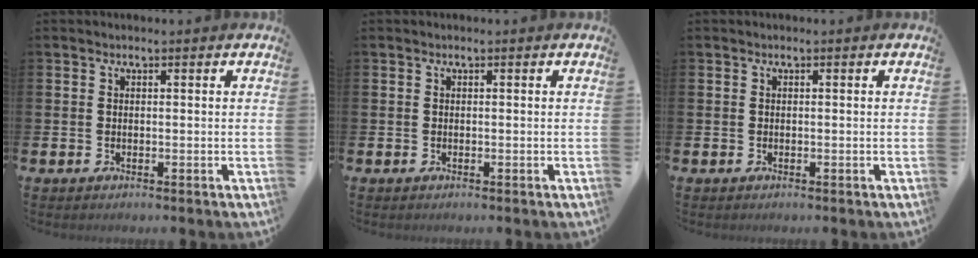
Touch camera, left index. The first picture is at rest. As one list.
[{"total": 0.0}, {"total": 0.0}]